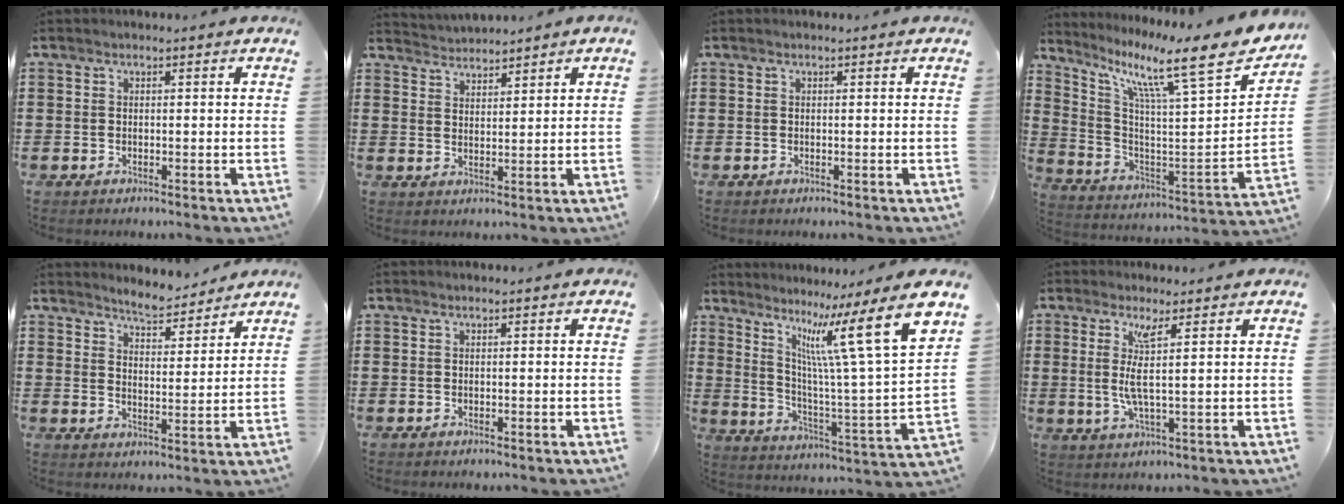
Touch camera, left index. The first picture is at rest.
{"total": 2.8, "force": [2.7, 0.1, -0.5], "torque": [-0.001, -0.008, 0.051]}
{"total": 0.0}
{"total": 12.6, "force": [8.9, 1.3, 8.8], "torque": [-0.170, -0.072, 0.131]}
{"total": 4.2, "force": [4.2, 0.0, 0.3], "torque": [-0.022, -0.024, 0.074]}
{"total": 0.0}
{"total": 14.1, "force": [8.1, 0.4, 11.5], "torque": [-0.210, -0.057, 0.117]}
{"total": 5.2, "force": [1.4, 0.3, 5.0], "torque": [-0.099, -0.007, 0.023]}